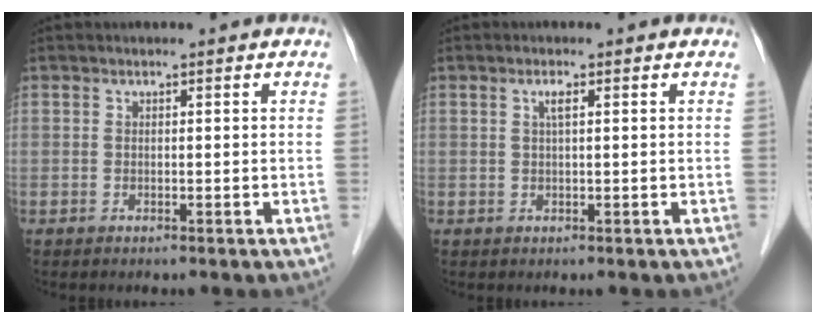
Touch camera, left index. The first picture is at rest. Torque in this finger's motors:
{"motor_torque": [0.24, -0.02, -0.01, 0.03]}